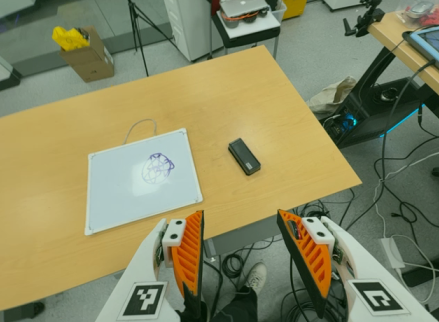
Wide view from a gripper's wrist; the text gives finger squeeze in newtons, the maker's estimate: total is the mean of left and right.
{"total": 0.0}